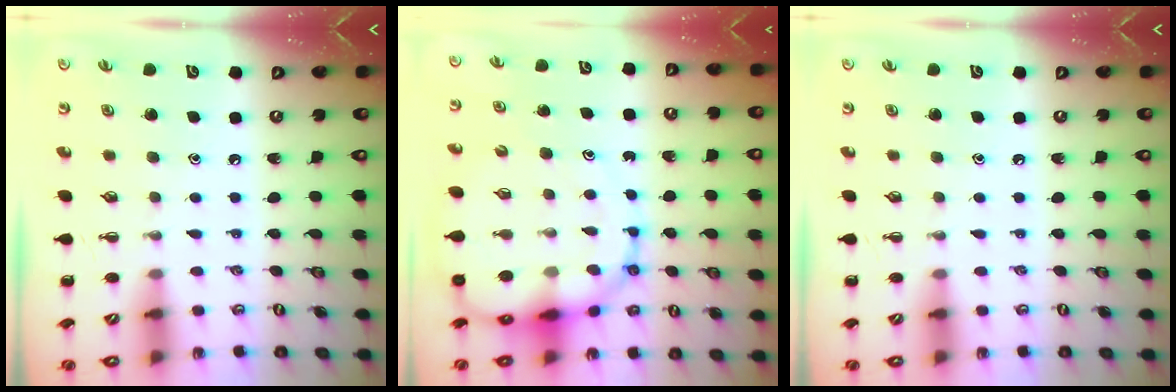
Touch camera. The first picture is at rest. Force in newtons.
{"total": 16.2, "press": 15.6, "slide": 4.1}
{"total": 0.0}